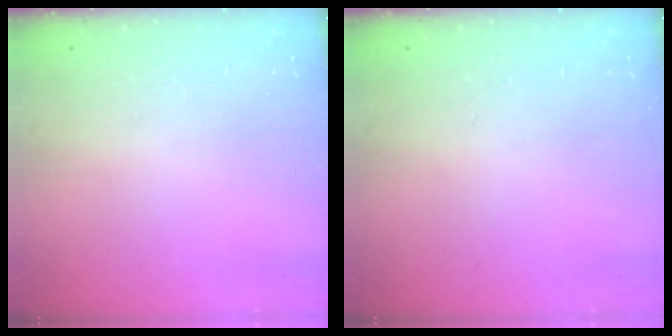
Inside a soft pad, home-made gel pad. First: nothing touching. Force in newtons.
{"total": 0.0}